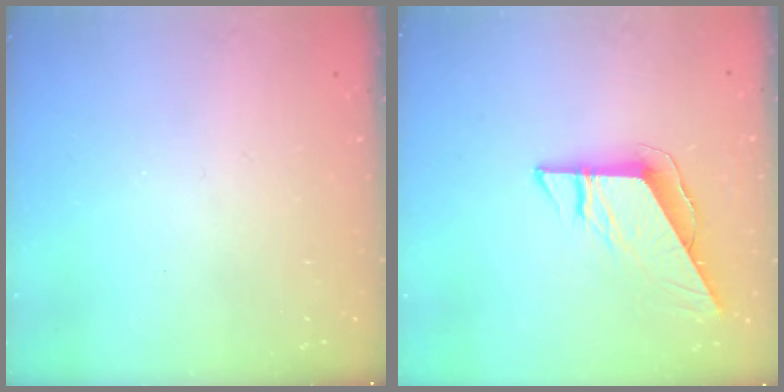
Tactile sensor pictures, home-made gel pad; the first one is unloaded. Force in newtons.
{"total": 8.3, "press": 8.3, "slide": 0.7}